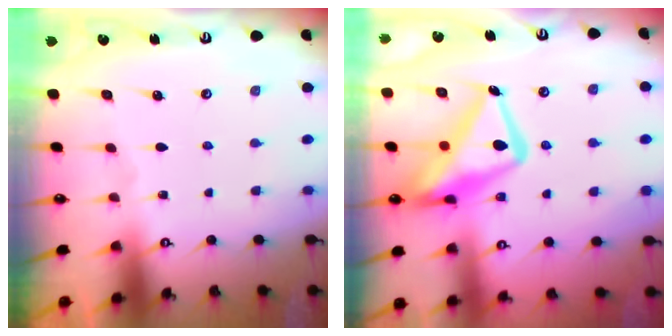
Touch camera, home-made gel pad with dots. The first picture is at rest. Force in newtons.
{"total": 17.4, "press": 17.4, "slide": 1.8}